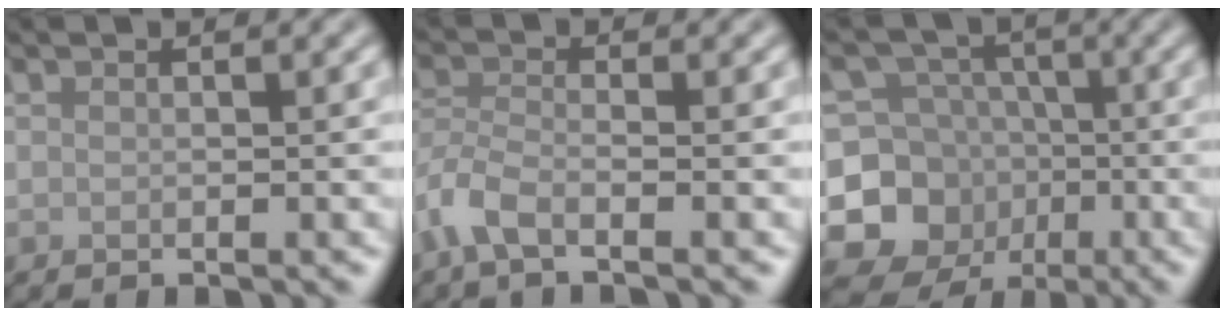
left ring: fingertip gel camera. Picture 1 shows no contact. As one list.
[{"total": 3.3, "force": [-2.1, 1.0, 2.3], "torque": [-0.055, -0.003, -0.058]}, {"total": 7.9, "force": [-2.5, 7.3, 2.0], "torque": [-0.038, 0.000, -0.062]}]